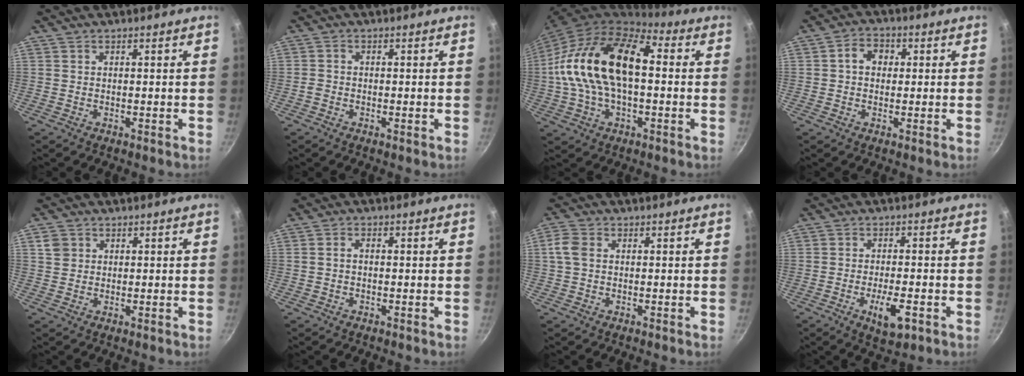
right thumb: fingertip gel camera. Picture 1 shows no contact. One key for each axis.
{"total": 1.4, "fx": -0.8, "fy": 0.7, "fz": 0.9, "tx": -0.031, "ty": 0.007, "tz": -0.023}
{"total": 21.5, "fx": 1.1, "fy": 12.2, "fz": 17.7, "tx": -0.319, "ty": 0.036, "tz": 0.006}
{"total": 4.6, "fx": 0.7, "fy": 3.7, "fz": 2.7, "tx": -0.023, "ty": 0.010, "tz": 0.004}
{"total": 3.0, "fx": 0.9, "fy": 2.7, "fz": 1.1, "tx": -0.007, "ty": 0.006, "tz": 0.016}
{"total": 1.5, "fx": -0.3, "fy": 1.0, "fz": 1.1, "tx": -0.020, "ty": 0.012, "tz": -0.006}
{"total": 3.9, "fx": 0.5, "fy": 3.0, "fz": 2.5, "tx": -0.049, "ty": 0.007, "tz": 0.003}
{"total": 6.7, "fx": -2.6, "fy": 2.6, "fz": 5.6, "tx": -0.084, "ty": 0.008, "tz": -0.035}